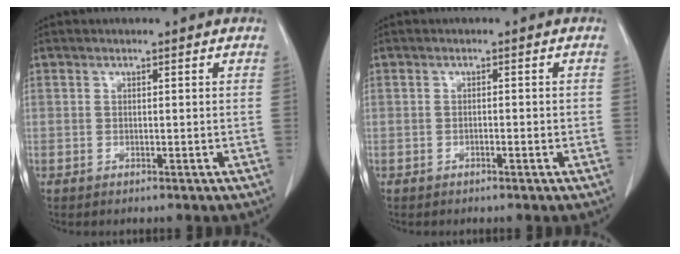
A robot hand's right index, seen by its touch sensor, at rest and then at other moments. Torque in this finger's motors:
{"motor_torque": [0.01, -0.01, -0.03, -0.01]}